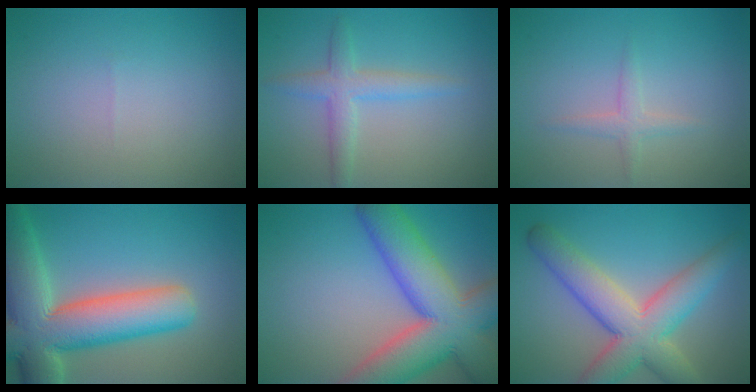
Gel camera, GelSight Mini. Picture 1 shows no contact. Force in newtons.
{"total": 2.9, "press": 2.9, "slide": 0.1}
{"total": 1.4, "press": 1.4, "slide": 0.1}
{"total": 12.5, "press": 12.5, "slide": 0.9}
{"total": 12.9, "press": 12.9, "slide": 0.7}
{"total": 8.1, "press": 8.1, "slide": 0.6}